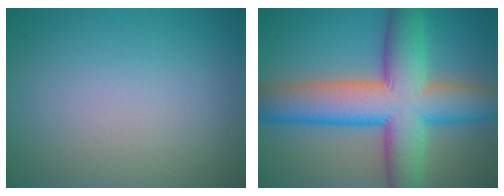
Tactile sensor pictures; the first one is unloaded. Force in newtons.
{"total": 12.3, "press": 12.3, "slide": 0.3}